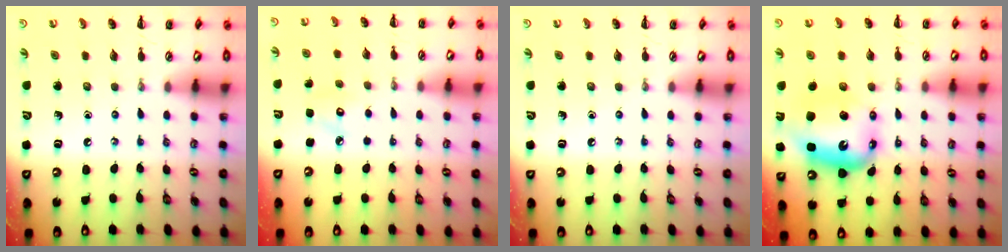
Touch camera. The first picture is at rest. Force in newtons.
{"total": 3.9, "press": 3.8, "slide": 0.8}
{"total": 0.0}
{"total": 9.3, "press": 8.9, "slide": 2.8}